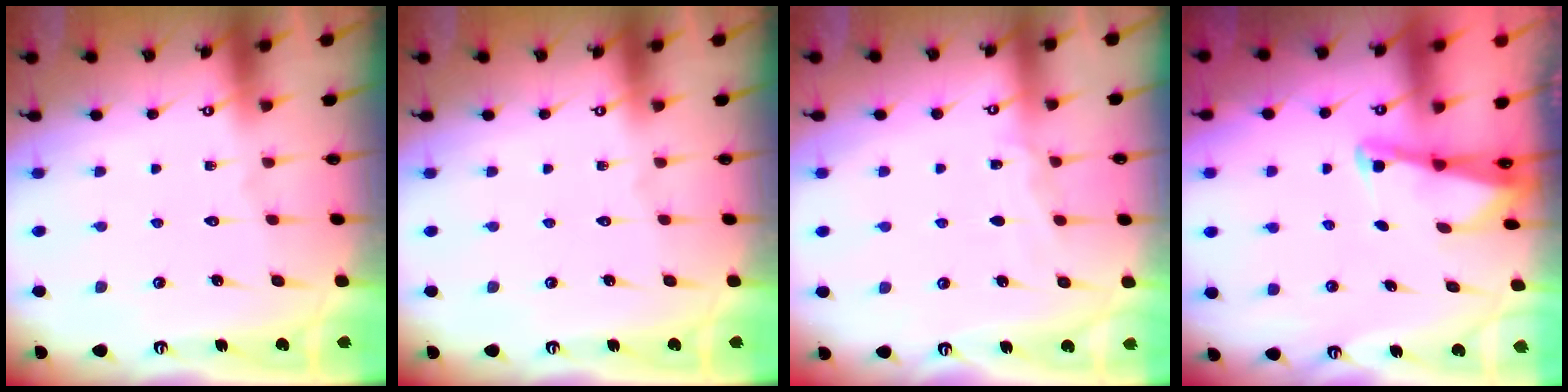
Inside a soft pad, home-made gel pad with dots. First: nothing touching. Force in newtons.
{"total": 0.0}
{"total": 4.1, "press": 4.0, "slide": 0.5}
{"total": 2.1, "press": 2.1, "slide": 0.3}